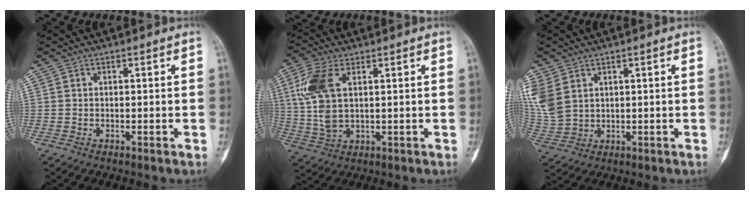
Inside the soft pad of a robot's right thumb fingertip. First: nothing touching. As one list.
[{"total": 10.8, "force": [3.0, 5.5, 8.8], "torque": [-0.207, 0.000, 0.065]}, {"total": 10.2, "force": [3.8, 7.5, 5.8], "torque": [-0.150, -0.004, 0.092]}]